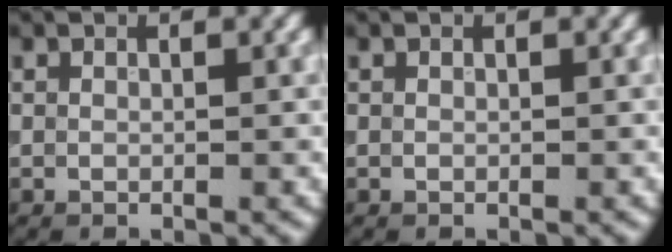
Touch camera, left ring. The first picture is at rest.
{"total": 0.0}